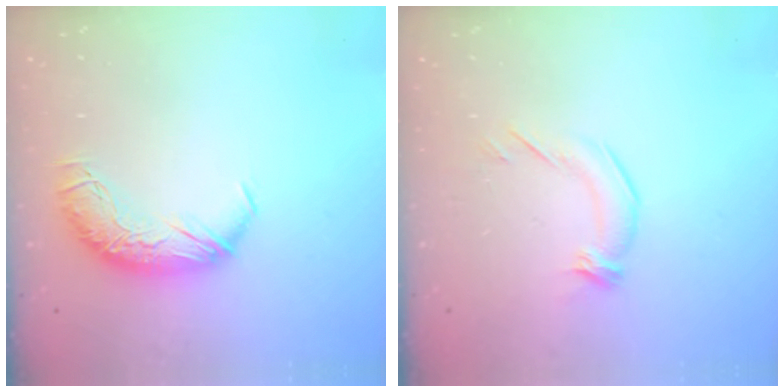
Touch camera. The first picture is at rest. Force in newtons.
{"total": 2.6, "press": 2.0, "slide": 1.7}